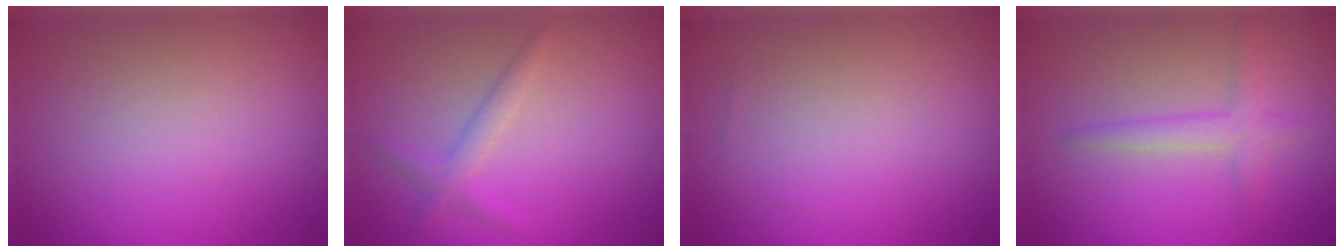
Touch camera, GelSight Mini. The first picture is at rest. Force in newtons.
{"total": 1.8, "press": 1.8, "slide": 0.0}
{"total": 0.0}
{"total": 2.4, "press": 2.4, "slide": 0.1}